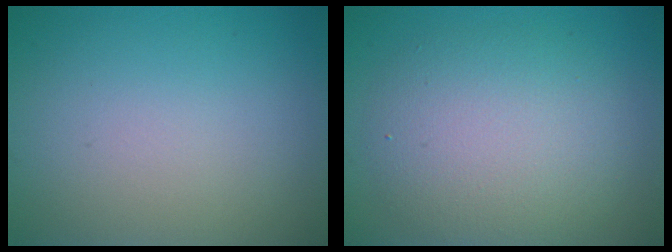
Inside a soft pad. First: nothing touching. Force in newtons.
{"total": 6.1, "press": 6.1, "slide": 0.1}